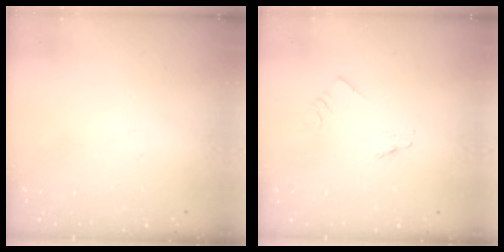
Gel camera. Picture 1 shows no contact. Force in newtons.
{"total": 0.0}